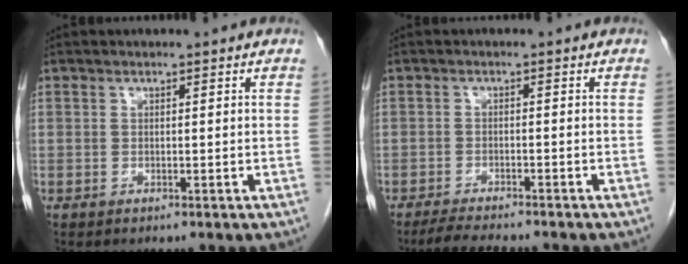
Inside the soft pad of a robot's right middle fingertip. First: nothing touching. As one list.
[{"total": 5.6, "force": [-5.0, 0.4, 2.4], "torque": [-0.042, -0.016, -0.081]}]